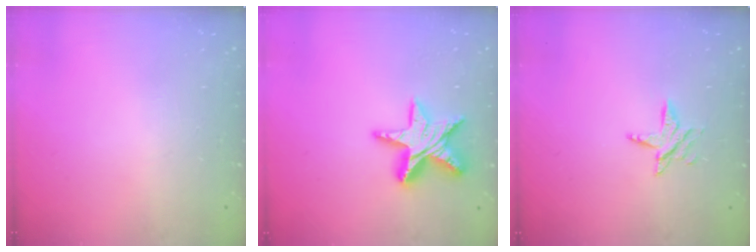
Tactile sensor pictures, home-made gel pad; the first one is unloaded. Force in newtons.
{"total": 13.6, "press": 13.6, "slide": 0.8}
{"total": 5.9, "press": 5.9, "slide": 0.6}